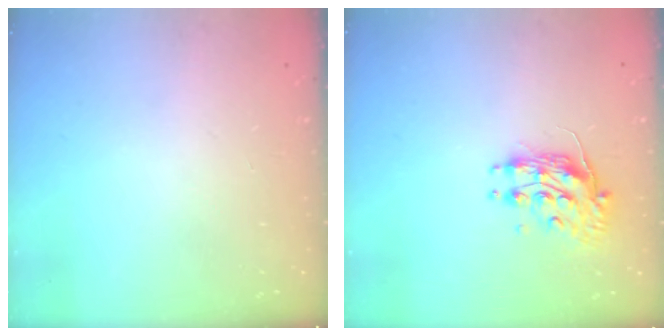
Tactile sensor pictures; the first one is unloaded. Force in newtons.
{"total": 9.1, "press": 9.1, "slide": 0.6}